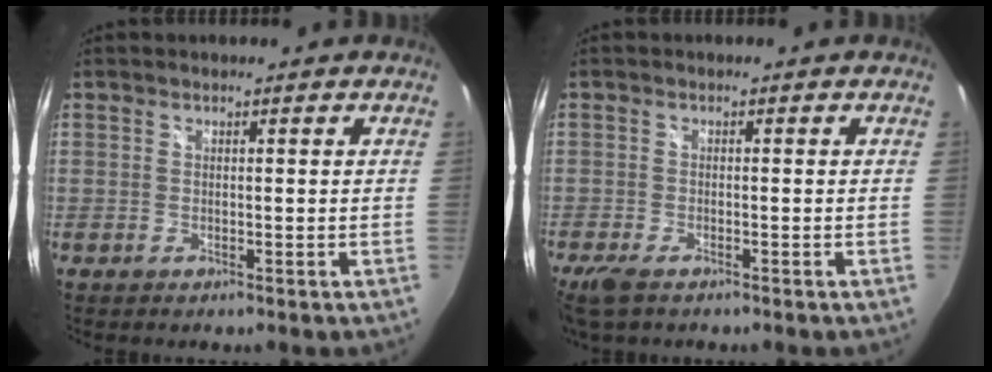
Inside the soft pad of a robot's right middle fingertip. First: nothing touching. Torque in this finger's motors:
{"motor_torque": [1.11, -1.03, 0.33, 0.10]}